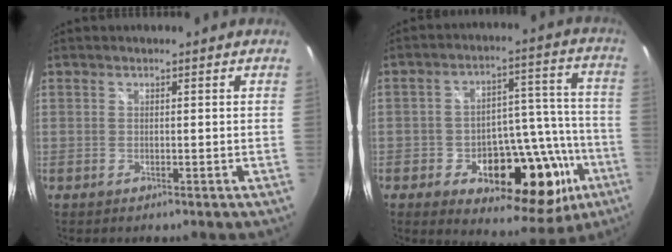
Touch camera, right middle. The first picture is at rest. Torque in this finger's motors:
{"motor_torque": [1.07, -1.07, 0.26, 0.11]}